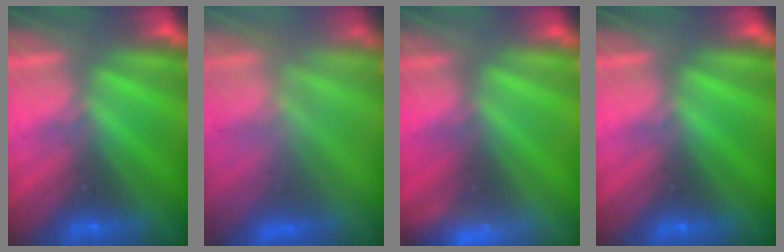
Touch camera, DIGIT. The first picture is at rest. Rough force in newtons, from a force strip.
{"total": 3.5}
{"total": 3.3}
{"total": 0.0}